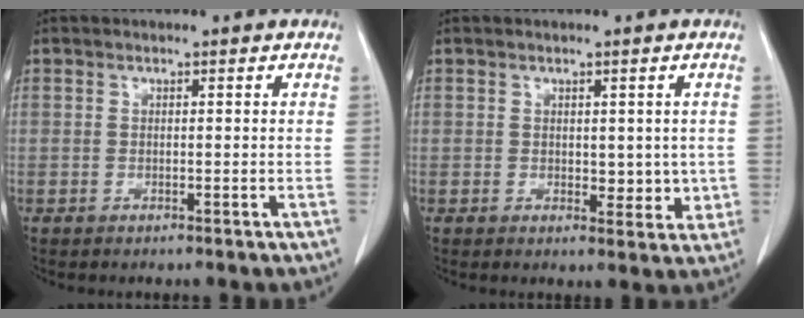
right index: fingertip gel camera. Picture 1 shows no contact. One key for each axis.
{"total": 3.9, "fx": 0.3, "fy": 2.3, "fz": 3.2, "tx": -0.030, "ty": -0.009, "tz": 0.009}